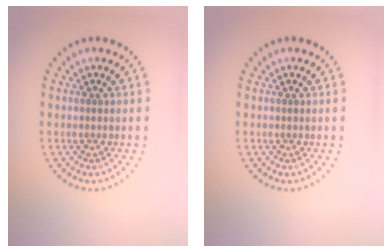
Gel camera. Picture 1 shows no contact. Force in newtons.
{"total": 0.0}